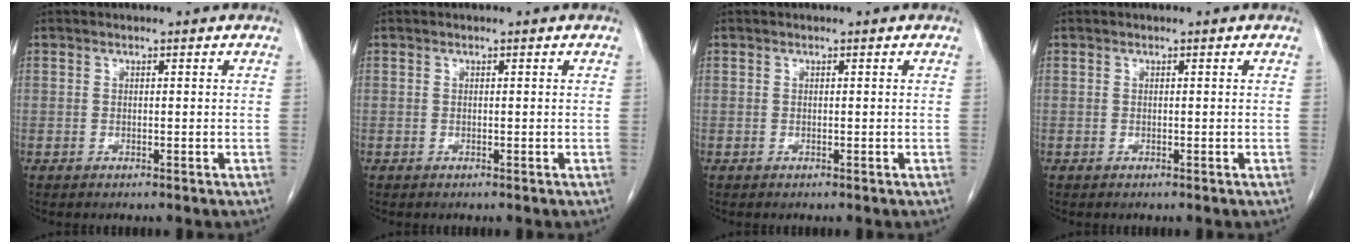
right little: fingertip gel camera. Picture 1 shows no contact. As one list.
[{"total": 0.0}, {"total": 0.0}, {"total": 0.0}]